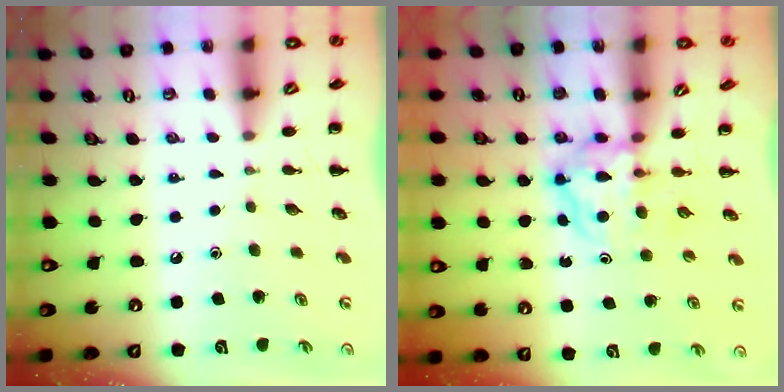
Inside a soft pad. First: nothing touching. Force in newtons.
{"total": 3.9, "press": 3.9, "slide": 0.5}